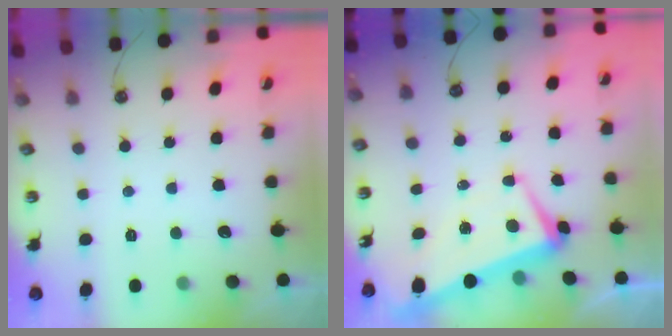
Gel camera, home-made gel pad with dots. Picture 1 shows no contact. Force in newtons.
{"total": 1.6, "press": 1.4, "slide": 0.9}